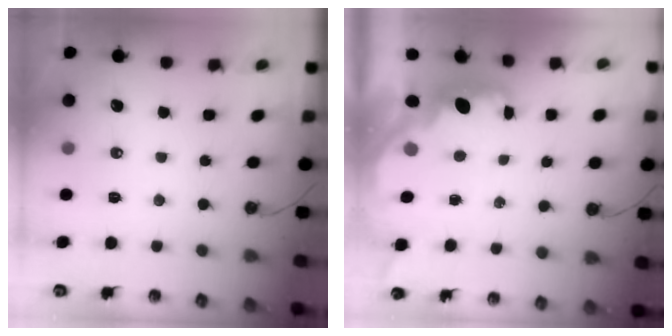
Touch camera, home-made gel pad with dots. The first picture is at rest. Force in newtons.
{"total": 1.6, "press": 1.4, "slide": 0.7}